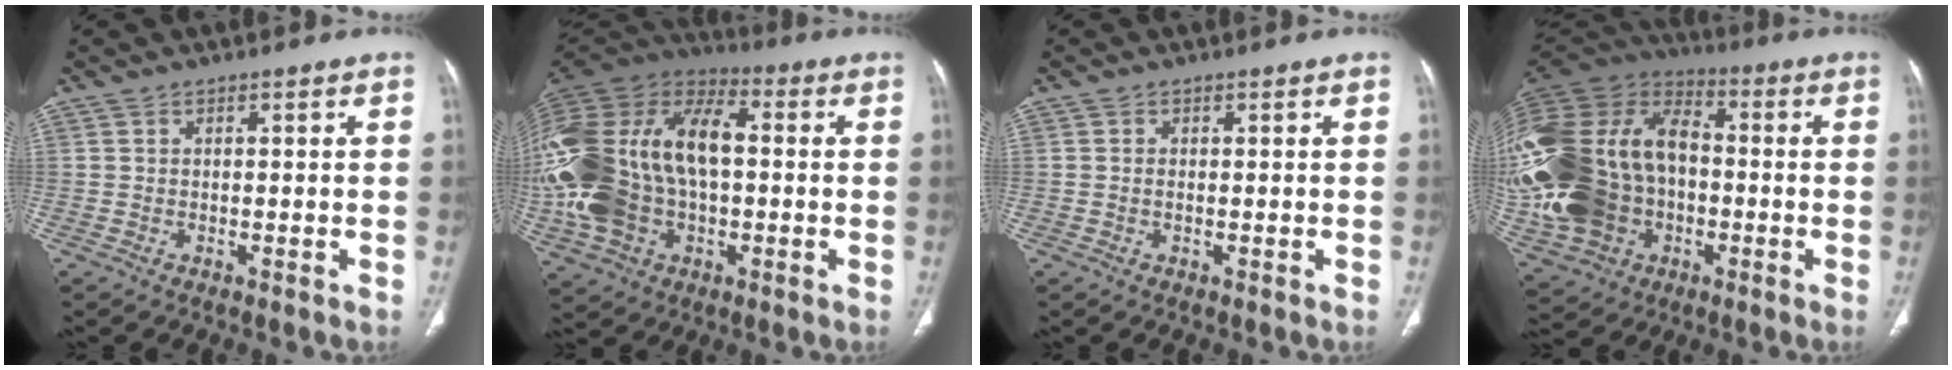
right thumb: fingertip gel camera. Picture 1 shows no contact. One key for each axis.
{"total": 29.8, "fx": 0.1, "fy": 18.2, "fz": 23.6, "tx": -0.520, "ty": 0.030, "tz": 0.007}
{"total": 0.6, "fx": -0.1, "fy": 0.3, "fz": 0.5, "tx": -0.014, "ty": 0.001, "tz": -0.001}
{"total": 32.3, "fx": -3.7, "fy": 23.5, "fz": 21.9, "tx": -0.517, "ty": 0.039, "tz": -0.059}